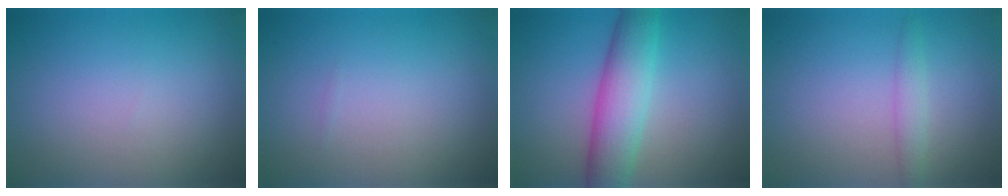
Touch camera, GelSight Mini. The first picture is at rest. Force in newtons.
{"total": 0.0}
{"total": 6.1, "press": 6.1, "slide": 0.2}
{"total": 1.5, "press": 1.5, "slide": 0.0}